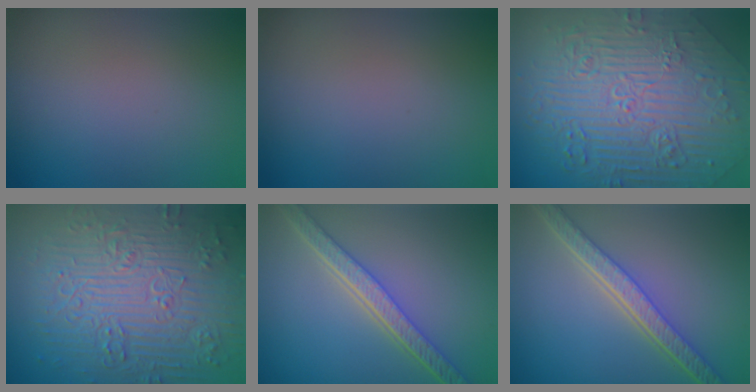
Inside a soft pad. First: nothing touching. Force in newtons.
{"total": 0.0}
{"total": 11.2, "press": 7.5, "slide": 8.2}
{"total": 9.2, "press": 6.8, "slide": 6.2}
{"total": 5.1, "press": 4.0, "slide": 3.1}
{"total": 5.8, "press": 4.5, "slide": 3.6}